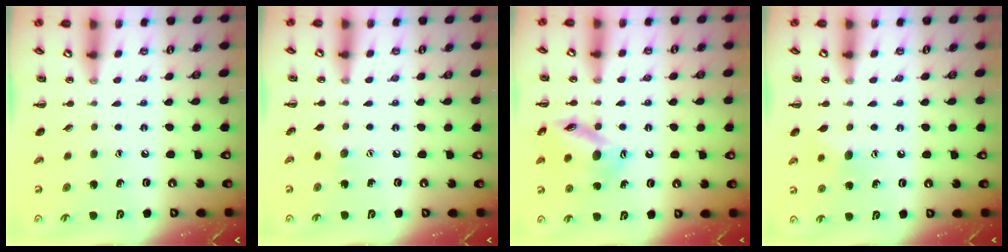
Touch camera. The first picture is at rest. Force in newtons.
{"total": 2.9, "press": 2.8, "slide": 0.7}
{"total": 15.5, "press": 15.3, "slide": 2.0}
{"total": 7.8, "press": 7.6, "slide": 1.9}